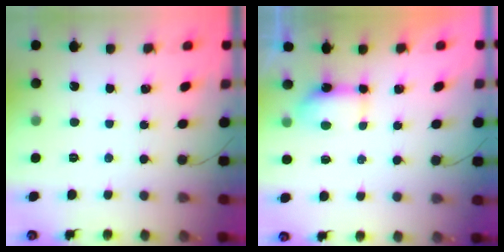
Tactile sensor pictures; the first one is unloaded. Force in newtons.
{"total": 9.3, "press": 6.1, "slide": 7.1}